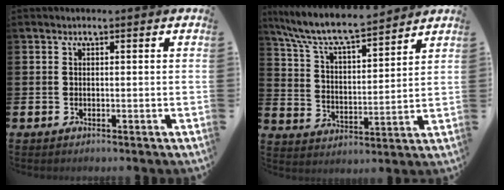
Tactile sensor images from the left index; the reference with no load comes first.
{"total": 8.5, "force": [8.0, 1.2, 2.8], "torque": [-0.095, -0.052, 0.140]}